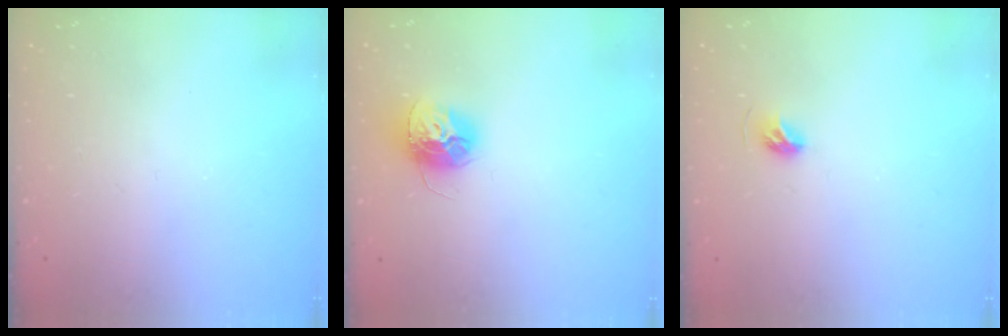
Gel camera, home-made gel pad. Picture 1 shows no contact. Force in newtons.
{"total": 14.0, "press": 13.9, "slide": 1.1}
{"total": 4.9, "press": 4.8, "slide": 1.1}